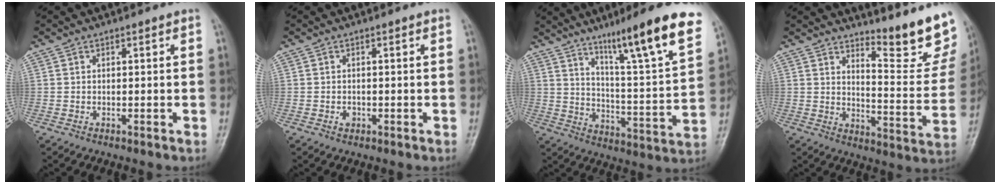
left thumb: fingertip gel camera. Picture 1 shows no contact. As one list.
[{"total": 1.0, "force": [-0.3, 0.8, 0.5], "torque": [-0.004, 0.002, -0.004]}, {"total": 19.6, "force": [12.4, 1.8, 15.0], "torque": [-0.200, -0.059, 0.192]}, {"total": 14.6, "force": [11.9, 2.6, 8.1], "torque": [-0.078, -0.124, 0.156]}]